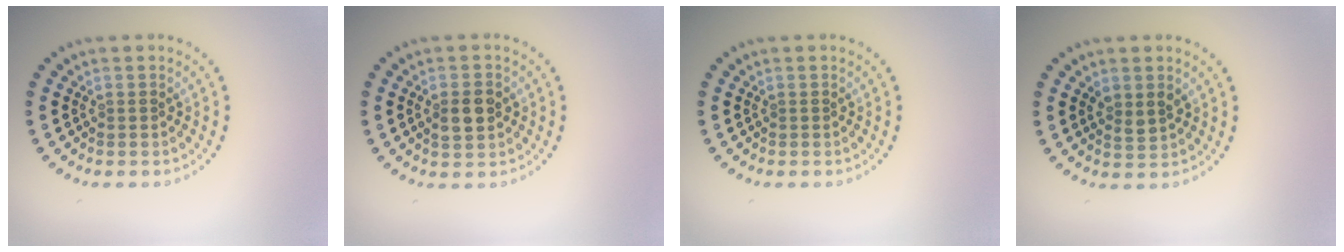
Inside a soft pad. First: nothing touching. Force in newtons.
{"total": 2.8, "press": 2.8, "slide": 0.2}
{"total": 0.0}
{"total": 1.6, "press": 1.6, "slide": 0.5}